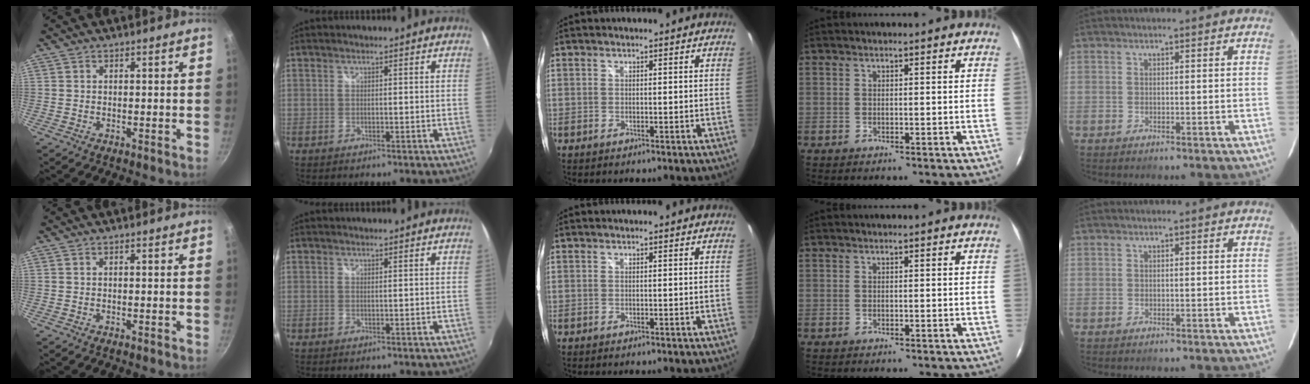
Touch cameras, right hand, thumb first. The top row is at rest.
{"index": {"total": 0.6, "force": [0.1, -0.4, -0.4], "torque": [0.007, -0.001, 0.000]}}